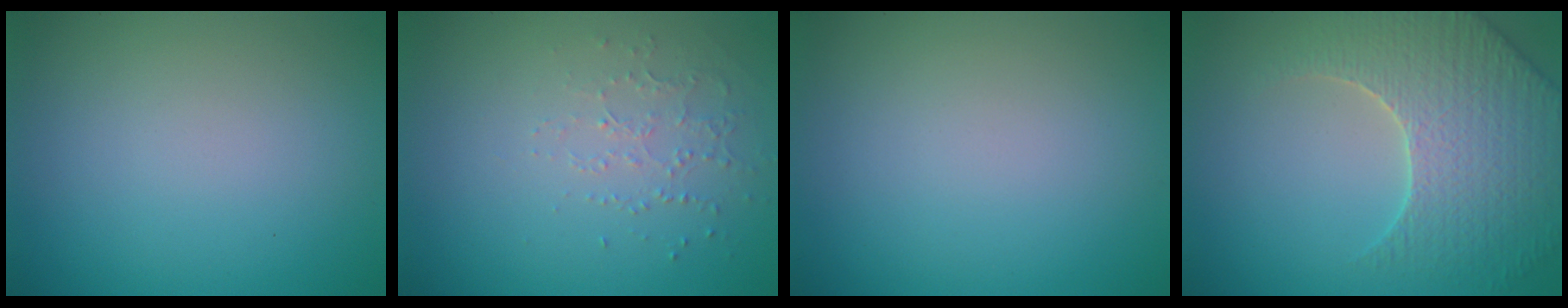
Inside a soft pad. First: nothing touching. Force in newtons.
{"total": 1.0, "press": 0.7, "slide": 0.8}
{"total": 0.0}
{"total": 5.4, "press": 5.1, "slide": 1.7}